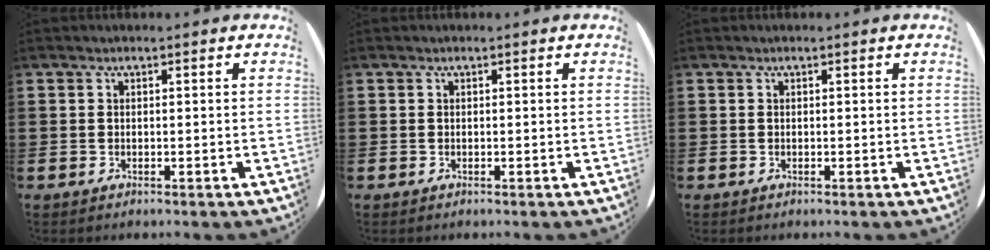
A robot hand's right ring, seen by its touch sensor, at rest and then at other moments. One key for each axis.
{"total": 0.0}
{"total": 0.0}